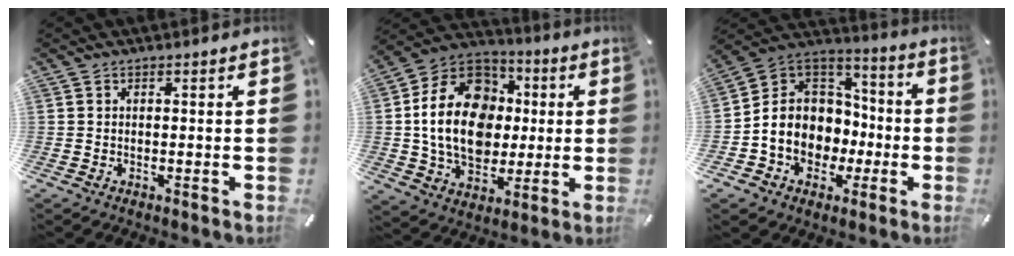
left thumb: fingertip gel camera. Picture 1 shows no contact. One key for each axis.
{"total": 20.3, "fx": 0.1, "fy": 15.8, "fz": 12.7, "tx": -0.257, "ty": 0.013, "tz": 0.003}
{"total": 12.0, "fx": -3.0, "fy": 11.0, "fz": 3.8, "tx": -0.099, "ty": 0.000, "tz": -0.051}